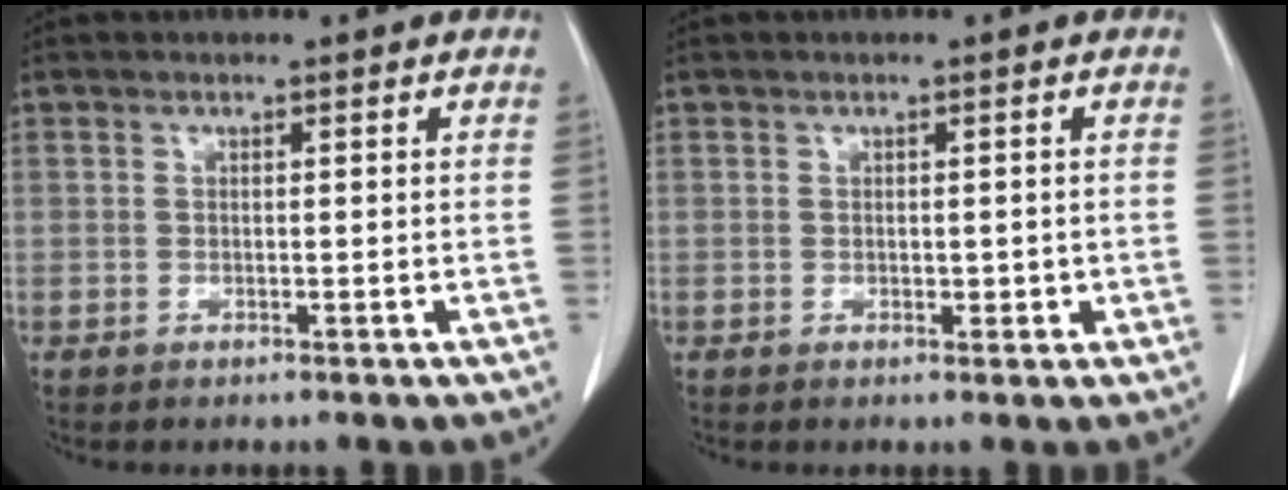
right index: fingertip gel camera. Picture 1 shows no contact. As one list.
[{"total": 1.6, "force": [-0.2, 1.0, 1.2], "torque": [-0.013, 0.003, 0.002]}]